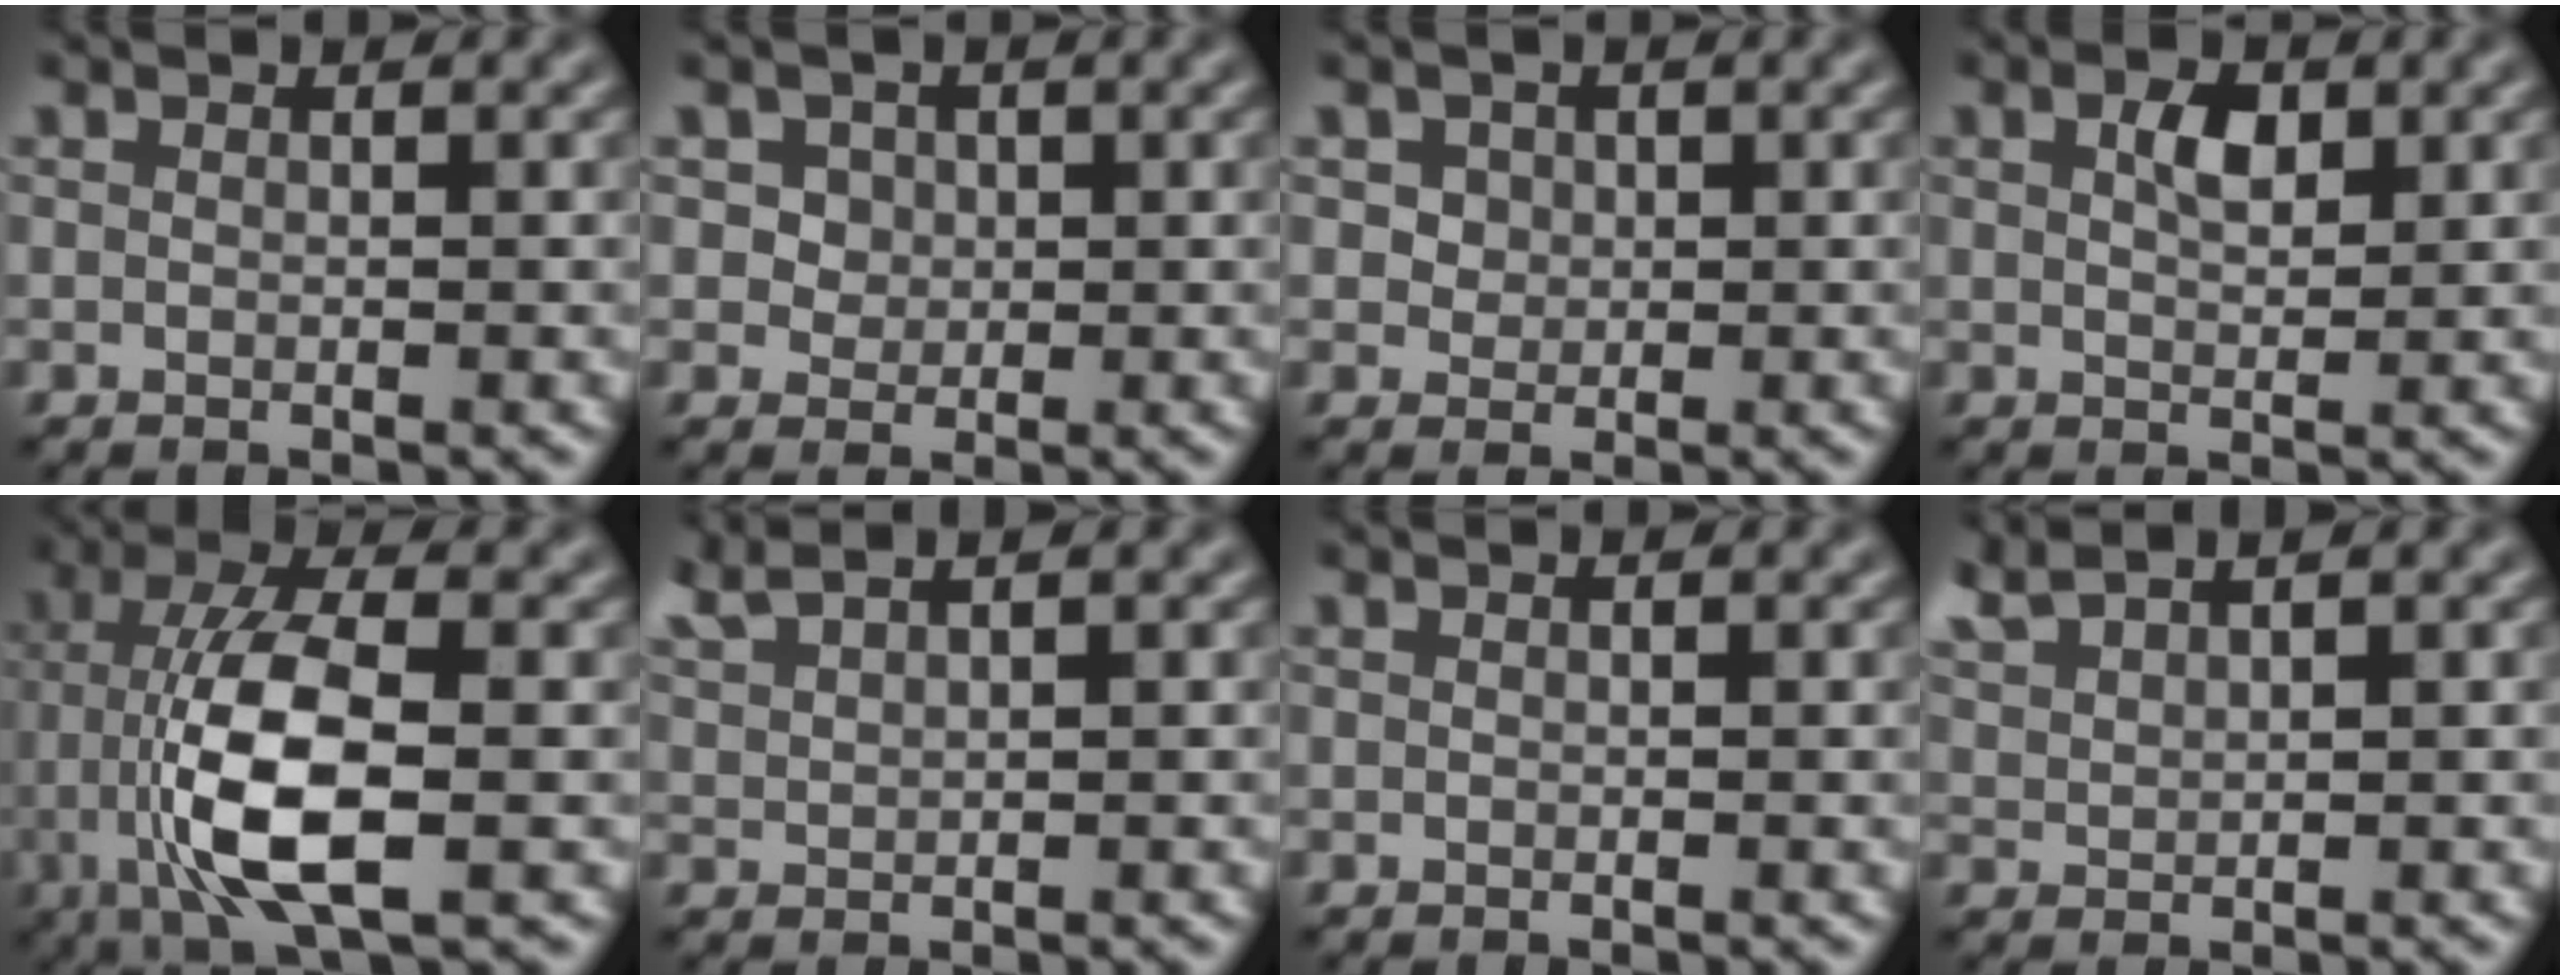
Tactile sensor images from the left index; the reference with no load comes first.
{"total": 3.5, "force": [1.7, 2.8, 1.5], "torque": [-0.036, 0.006, 0.026]}
{"total": 2.9, "force": [1.4, 2.2, 1.2], "torque": [-0.030, 0.004, 0.024]}
{"total": 2.3, "force": [0.9, 1.2, 1.7], "torque": [-0.033, 0.004, 0.016]}
{"total": 8.9, "force": [-2.1, 2.7, 8.2], "torque": [-0.162, 0.009, -0.042]}
{"total": 2.8, "force": [2.5, 0.5, 1.2], "torque": [-0.024, 0.013, 0.051]}
{"total": 0.0}
{"total": 2.7, "force": [2.5, 0.3, 1.0], "torque": [-0.022, 0.012, 0.056]}